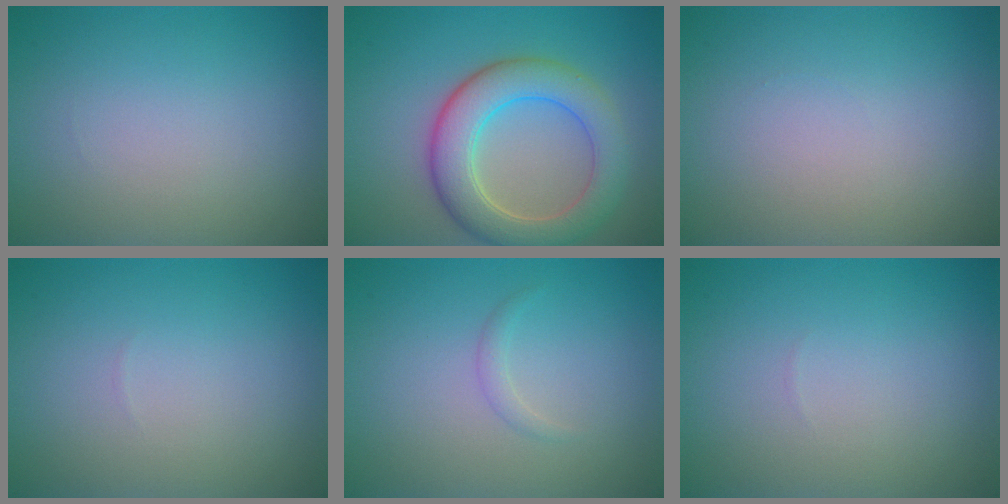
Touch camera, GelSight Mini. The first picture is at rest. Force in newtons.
{"total": 6.6, "press": 6.6, "slide": 0.4}
{"total": 0.0}
{"total": 0.0}
{"total": 0.8, "press": 0.8, "slide": 0.0}
{"total": 0.0}